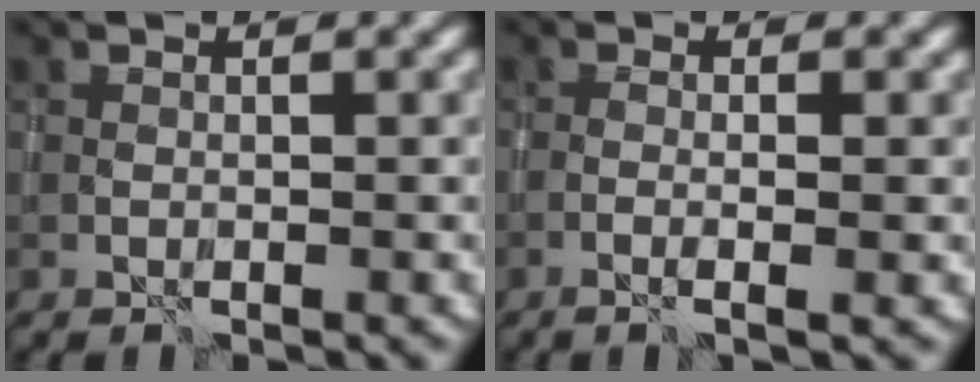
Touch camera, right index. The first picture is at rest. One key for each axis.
{"total": 2.2, "fx": -0.6, "fy": 0.2, "fz": 2.1, "tx": -0.035, "ty": 0.003, "tz": -0.017}